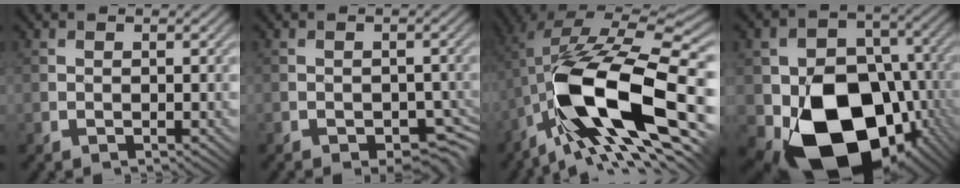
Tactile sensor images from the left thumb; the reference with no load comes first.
{"total": 3.0, "force": [-2.2, 1.4, 1.5], "torque": [-0.018, -0.009, -0.032]}
{"total": 16.1, "force": [-4.8, 5.2, 14.4], "torque": [-0.262, 0.007, -0.093]}
{"total": 17.1, "force": [-5.6, 12.8, 9.9], "torque": [-0.167, -0.050, -0.083]}